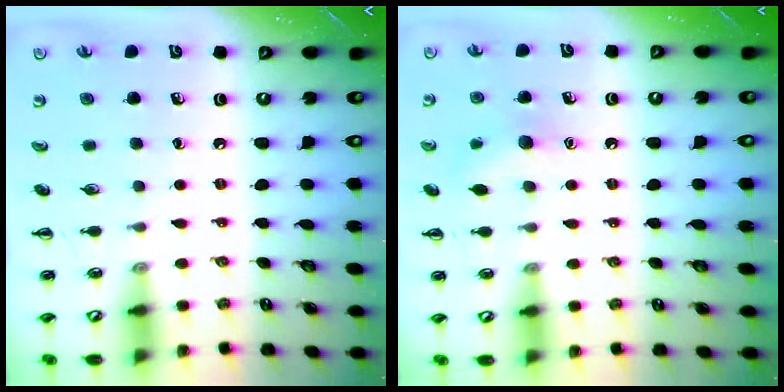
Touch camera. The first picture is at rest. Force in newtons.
{"total": 8.0, "press": 7.9, "slide": 1.4}